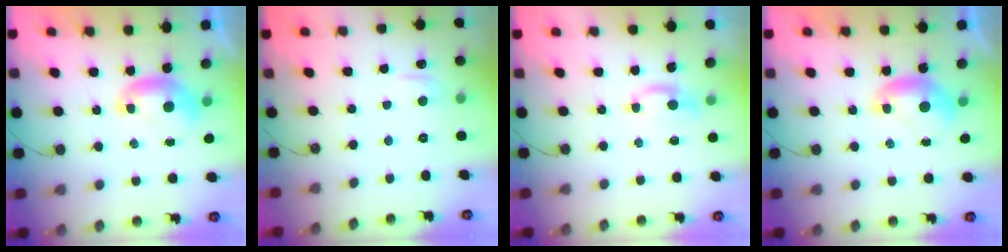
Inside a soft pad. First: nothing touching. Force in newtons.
{"total": 0.9, "press": 0.3, "slide": 0.8}
{"total": 0.9, "press": 0.8, "slide": 0.4}
{"total": 0.0}